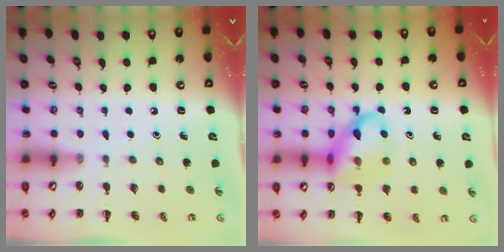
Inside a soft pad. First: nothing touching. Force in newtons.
{"total": 13.9, "press": 13.7, "slide": 2.3}